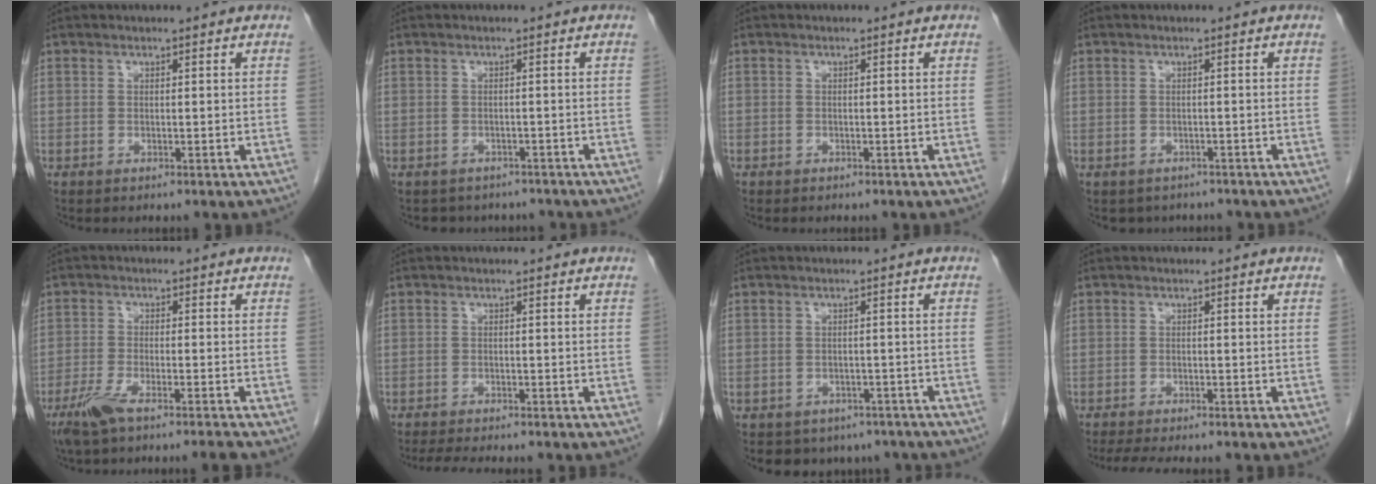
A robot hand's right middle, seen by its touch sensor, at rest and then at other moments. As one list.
[{"total": 5.8, "force": [-5.1, 2.9, 0.5], "torque": [-0.005, 0.007, -0.055]}, {"total": 0.6, "force": [-0.4, 0.4, 0.0], "torque": [-0.009, 0.002, -0.009]}, {"total": 2.9, "force": [-2.4, 1.5, 0.3], "torque": [-0.010, 0.002, -0.031]}, {"total": 6.5, "force": [-5.2, -0.4, 3.9], "torque": [-0.074, -0.014, -0.096]}, {"total": 8.2, "force": [-7.3, 1.2, 3.6], "torque": [-0.053, -0.011, -0.105]}, {"total": 8.4, "force": [-6.8, 4.9, 1.2], "torque": [-0.008, 0.009, -0.071]}, {"total": 9.2, "force": [-8.0, 1.5, 4.2], "torque": [-0.062, -0.012, -0.113]}]